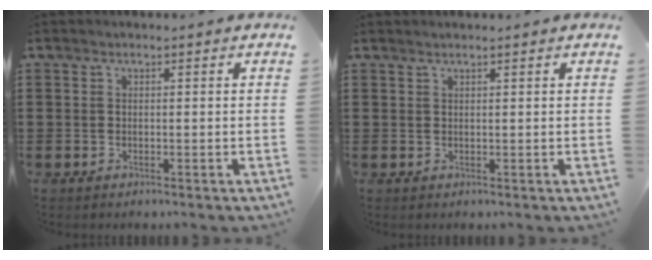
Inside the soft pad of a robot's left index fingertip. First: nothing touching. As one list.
[{"total": 0.5, "force": [0.5, 0.0, 0.2], "torque": [-0.006, -0.001, 0.010]}]